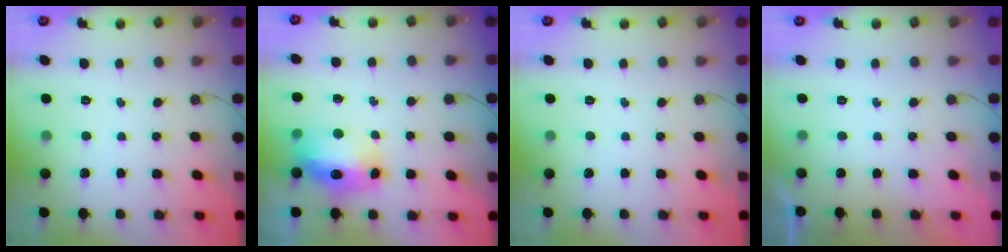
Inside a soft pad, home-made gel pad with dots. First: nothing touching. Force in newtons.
{"total": 13.4, "press": 13.4, "slide": 1.2}
{"total": 0.0}
{"total": 0.0}